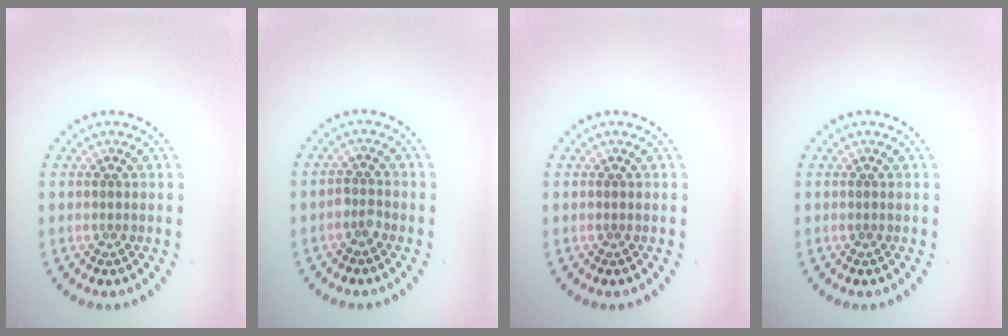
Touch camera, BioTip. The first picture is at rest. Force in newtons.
{"total": 1.3, "press": 1.1, "slide": 0.6}
{"total": 0.0}
{"total": 0.0}